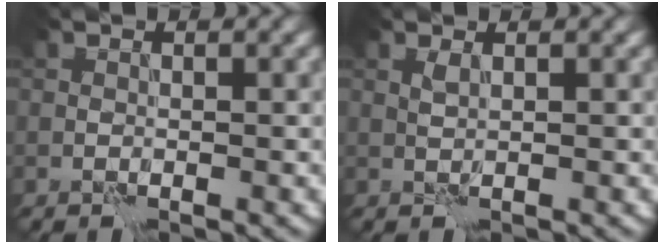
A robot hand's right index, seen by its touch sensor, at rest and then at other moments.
{"total": 0.7, "force": [0.6, -0.3, 0.2], "torque": [-0.006, 0.001, 0.013]}